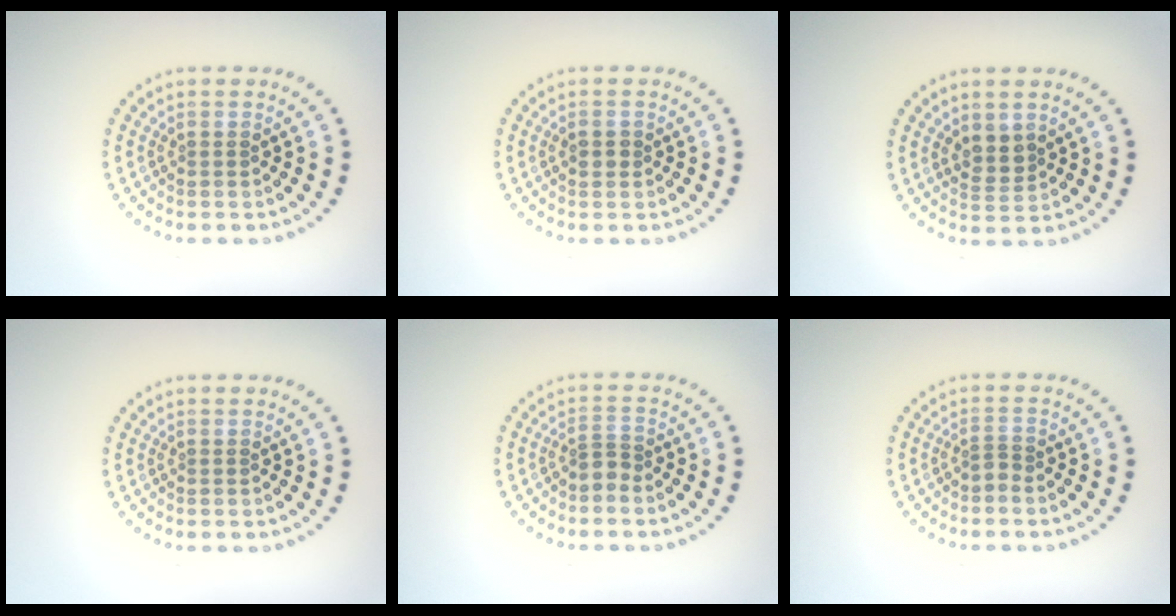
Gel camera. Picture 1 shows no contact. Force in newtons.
{"total": 1.1, "press": 1.1, "slide": 0.1}
{"total": 2.1, "press": 1.8, "slide": 1.0}
{"total": 0.0}
{"total": 1.4, "press": 0.9, "slide": 1.0}
{"total": 0.8, "press": 0.5, "slide": 0.7}